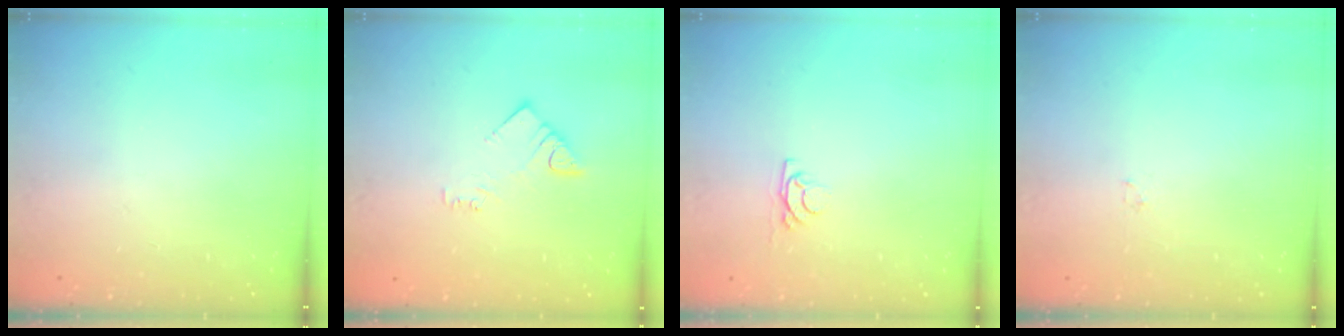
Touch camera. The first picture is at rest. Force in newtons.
{"total": 3.1, "press": 3.0, "slide": 0.5}
{"total": 3.8, "press": 3.8, "slide": 0.4}
{"total": 0.8, "press": 0.8, "slide": 0.2}